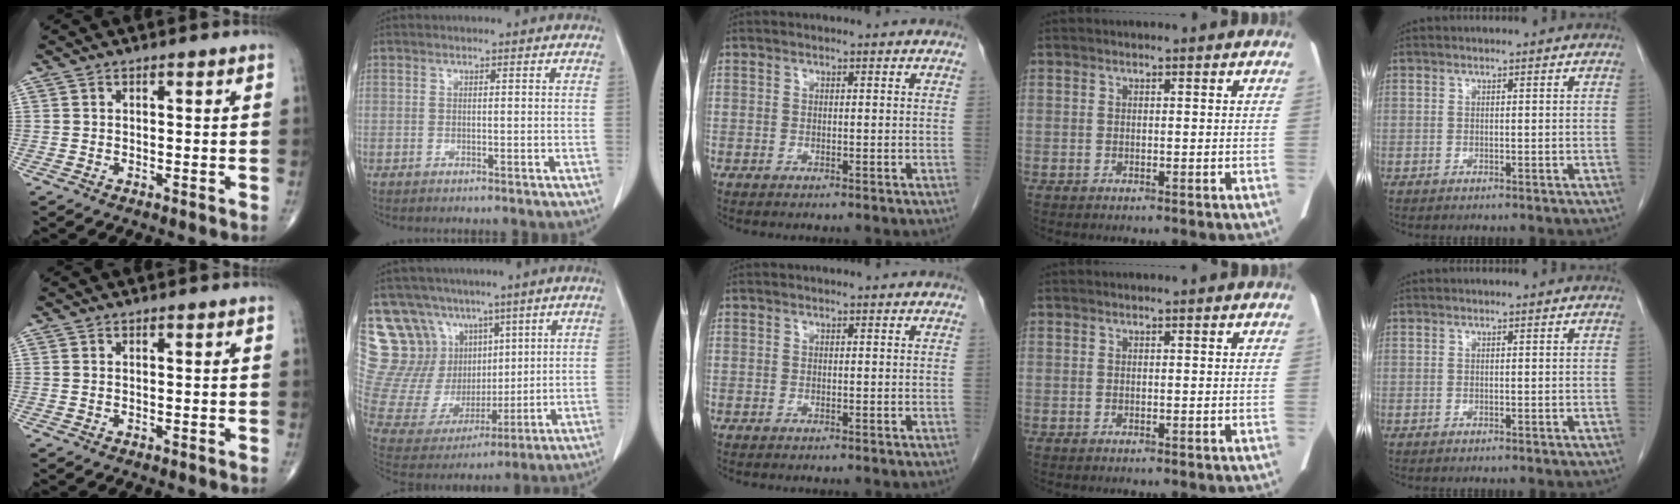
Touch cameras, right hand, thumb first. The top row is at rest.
{"index": {"total": 16.8, "force": [10.1, 12.6, 4.7], "torque": [-0.108, 0.059, 0.216]}}